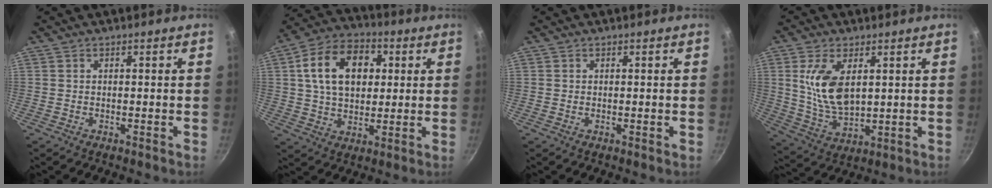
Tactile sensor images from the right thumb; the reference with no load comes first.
{"total": 16.0, "force": [3.7, 11.0, 11.0], "torque": [-0.157, 0.013, 0.051]}
{"total": 0.0}
{"total": 11.6, "force": [3.0, 6.2, 9.3], "torque": [-0.172, -0.024, 0.069]}